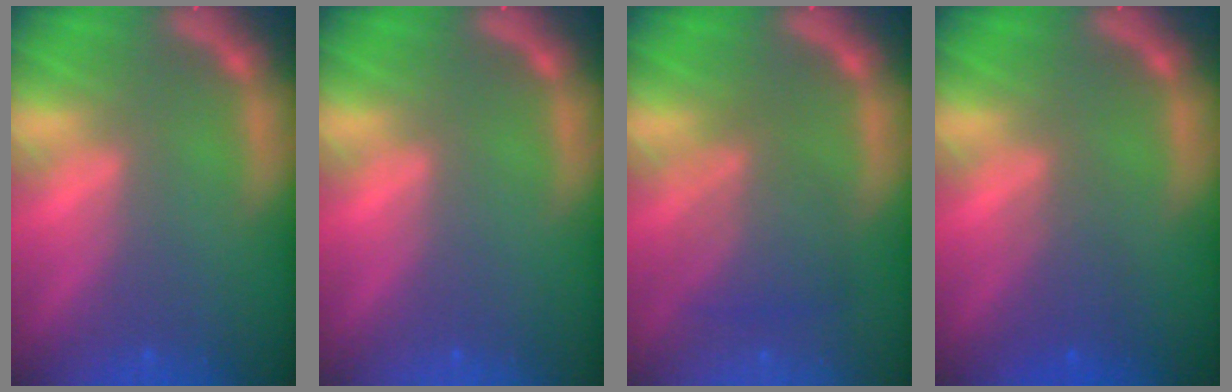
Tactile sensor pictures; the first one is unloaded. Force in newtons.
{"total": 0.0}
{"total": 4.6}
{"total": 2.5}